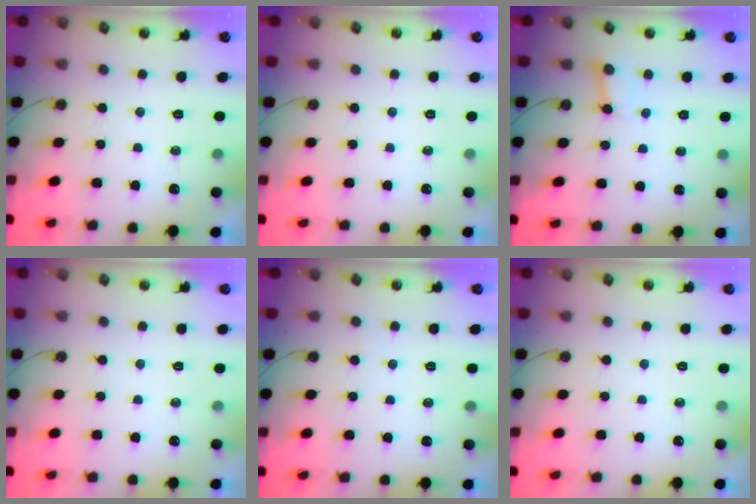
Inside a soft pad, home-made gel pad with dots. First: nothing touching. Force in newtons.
{"total": 0.0}
{"total": 2.3, "press": 2.3, "slide": 0.1}
{"total": 0.0}
{"total": 4.1, "press": 4.1, "slide": 0.3}
{"total": 0.0}